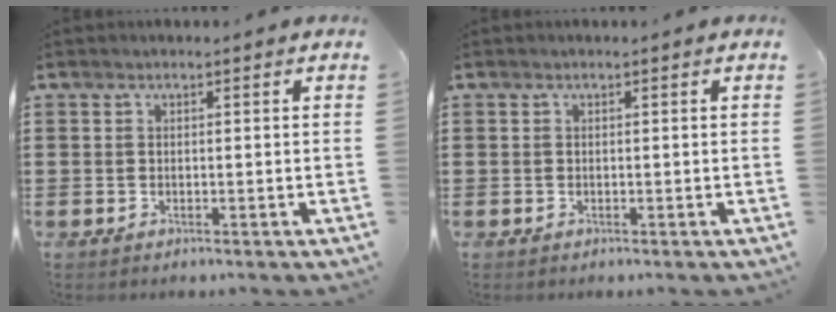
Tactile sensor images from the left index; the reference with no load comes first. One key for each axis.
{"total": 0.0}